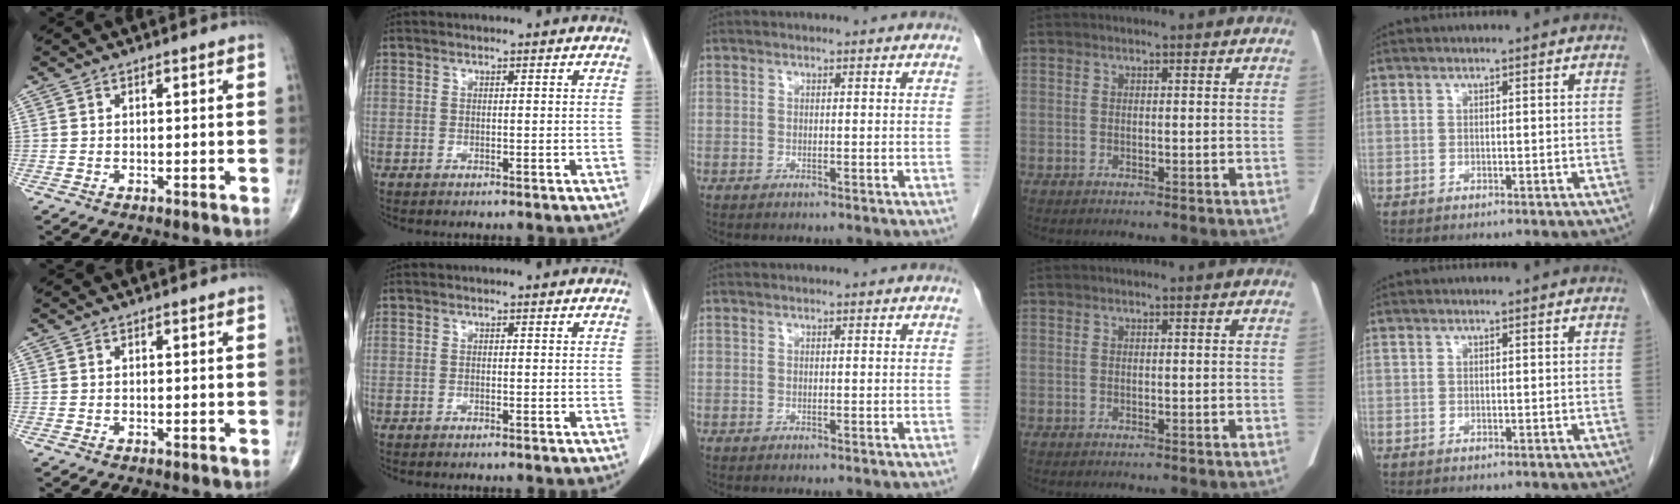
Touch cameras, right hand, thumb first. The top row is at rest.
{}